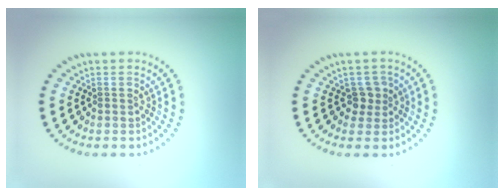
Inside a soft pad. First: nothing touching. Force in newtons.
{"total": 1.6, "press": 1.1, "slide": 1.1}